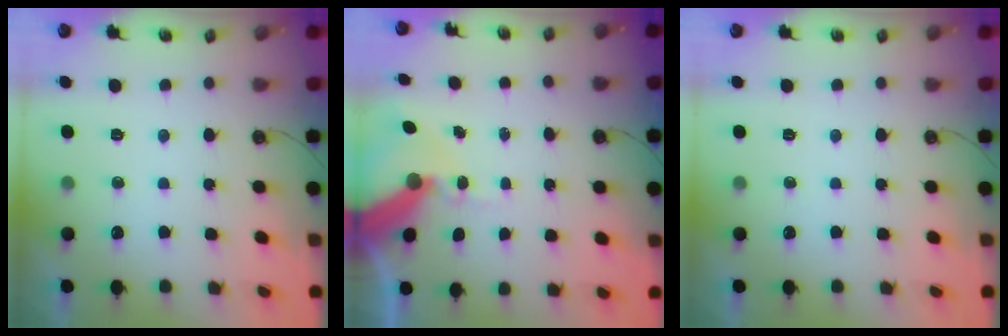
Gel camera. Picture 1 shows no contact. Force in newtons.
{"total": 11.9, "press": 11.8, "slide": 1.7}
{"total": 0.0}